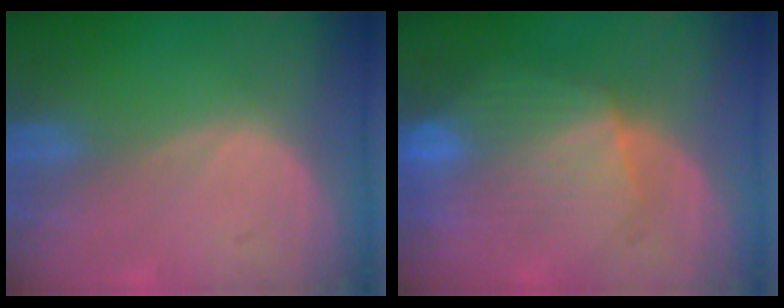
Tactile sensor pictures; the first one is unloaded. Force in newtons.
{"total": 8.9, "press": 8.0, "slide": 3.9}